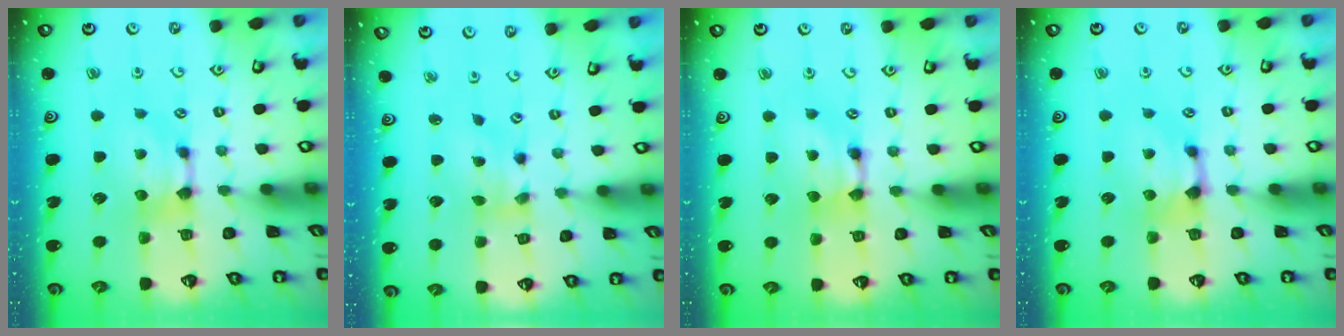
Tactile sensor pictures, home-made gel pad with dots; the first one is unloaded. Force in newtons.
{"total": 1.4, "press": 0.3, "slide": 1.4}
{"total": 1.6, "press": 1.6, "slide": 0.1}
{"total": 1.0, "press": 0.4, "slide": 1.0}